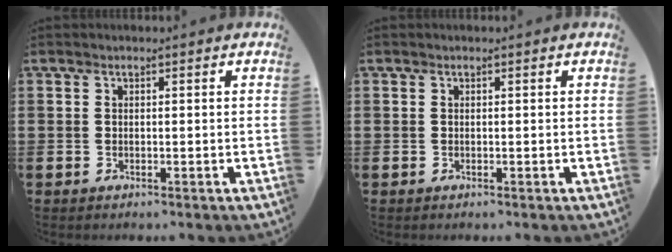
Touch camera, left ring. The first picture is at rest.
{"total": 0.0}